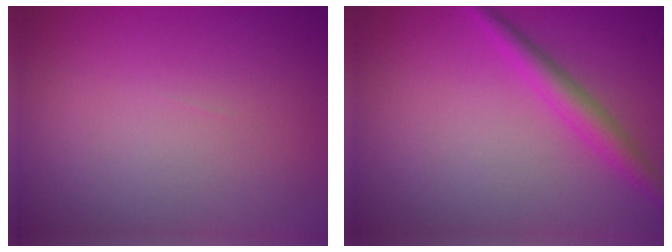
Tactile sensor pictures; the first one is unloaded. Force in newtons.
{"total": 2.6, "press": 2.6, "slide": 0.1}